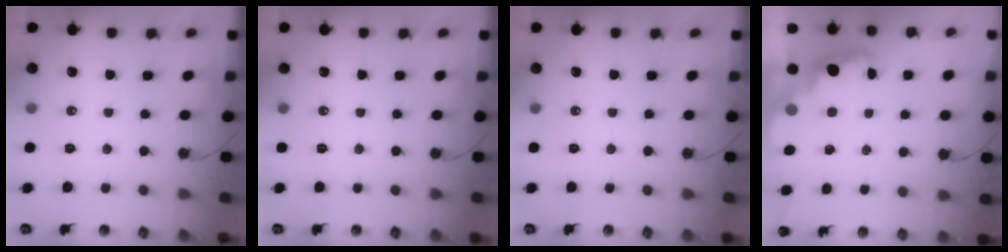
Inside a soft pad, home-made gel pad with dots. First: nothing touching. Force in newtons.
{"total": 0.0}
{"total": 0.0}
{"total": 2.4, "press": 2.4, "slide": 0.6}